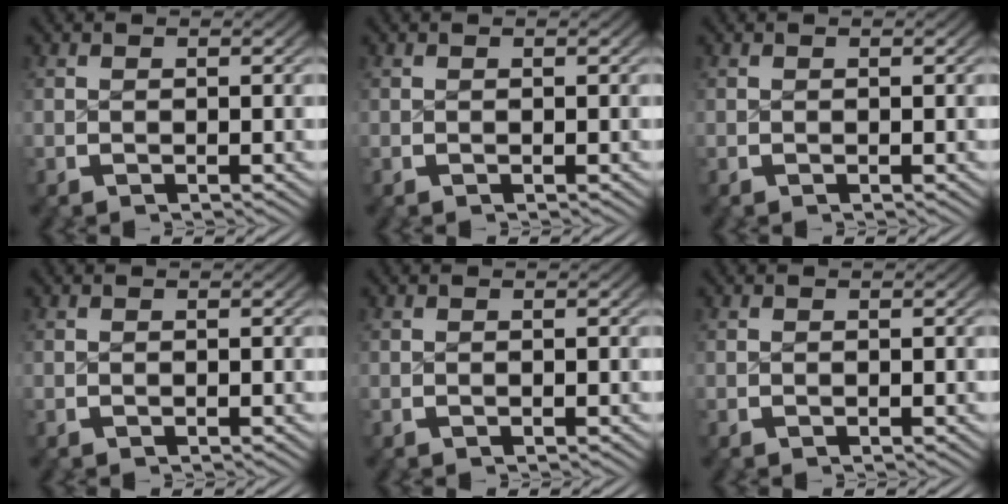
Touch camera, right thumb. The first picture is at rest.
{"total": 0.0}
{"total": 0.0}
{"total": 0.0}
{"total": 0.0}
{"total": 0.0}